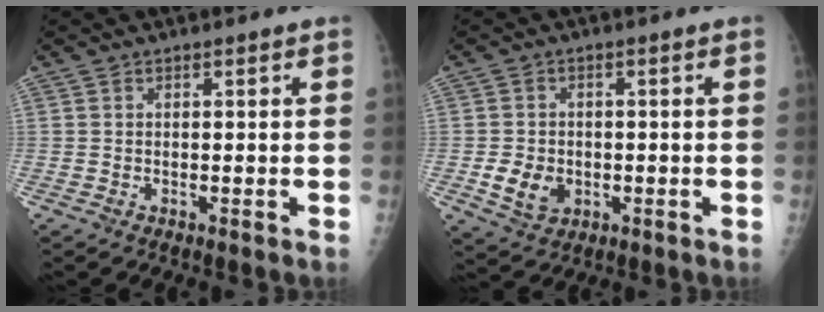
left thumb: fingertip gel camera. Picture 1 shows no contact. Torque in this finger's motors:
{"motor_torque": [-0.28, 0.31, -0.07, -0.12, 0.03]}